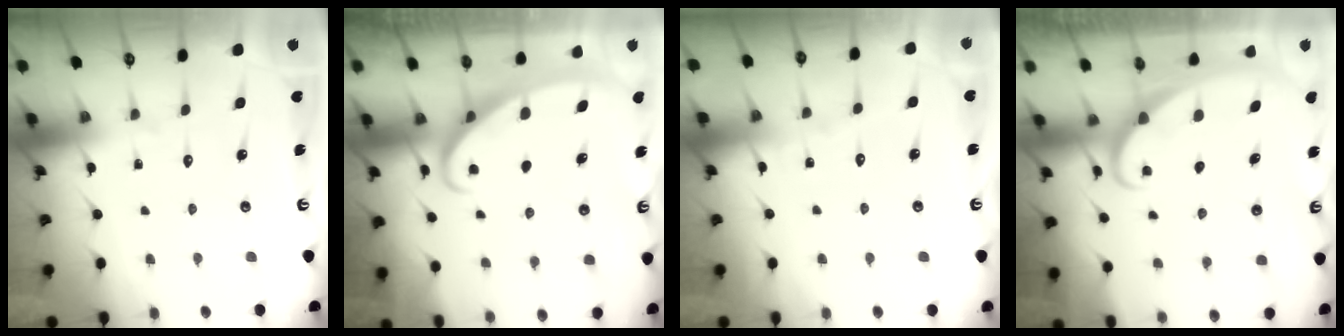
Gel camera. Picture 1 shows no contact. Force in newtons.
{"total": 2.4, "press": 2.4, "slide": 0.4}
{"total": 3.1, "press": 3.1, "slide": 0.3}
{"total": 1.8, "press": 1.8, "slide": 0.1}